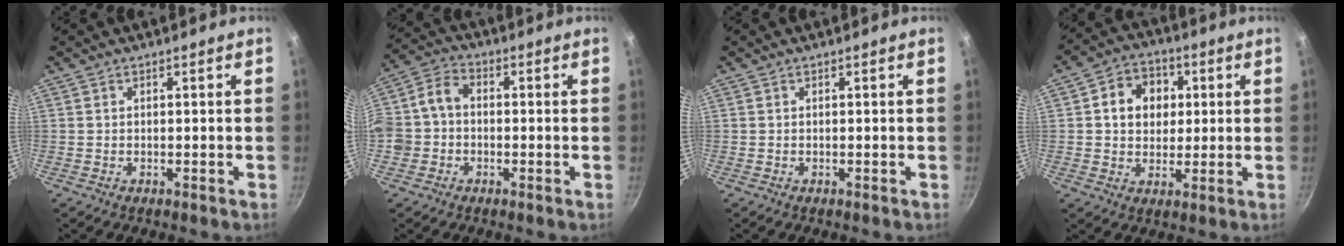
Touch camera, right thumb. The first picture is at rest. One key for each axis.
{"total": 7.6, "fx": -1.0, "fy": 6.1, "fz": 4.4, "tx": -0.069, "ty": 0.027, "tz": -0.037}
{"total": 0.0}
{"total": 9.9, "fx": 2.1, "fy": 8.2, "fz": 5.2, "tx": -0.051, "ty": 0.006, "tz": 0.026}